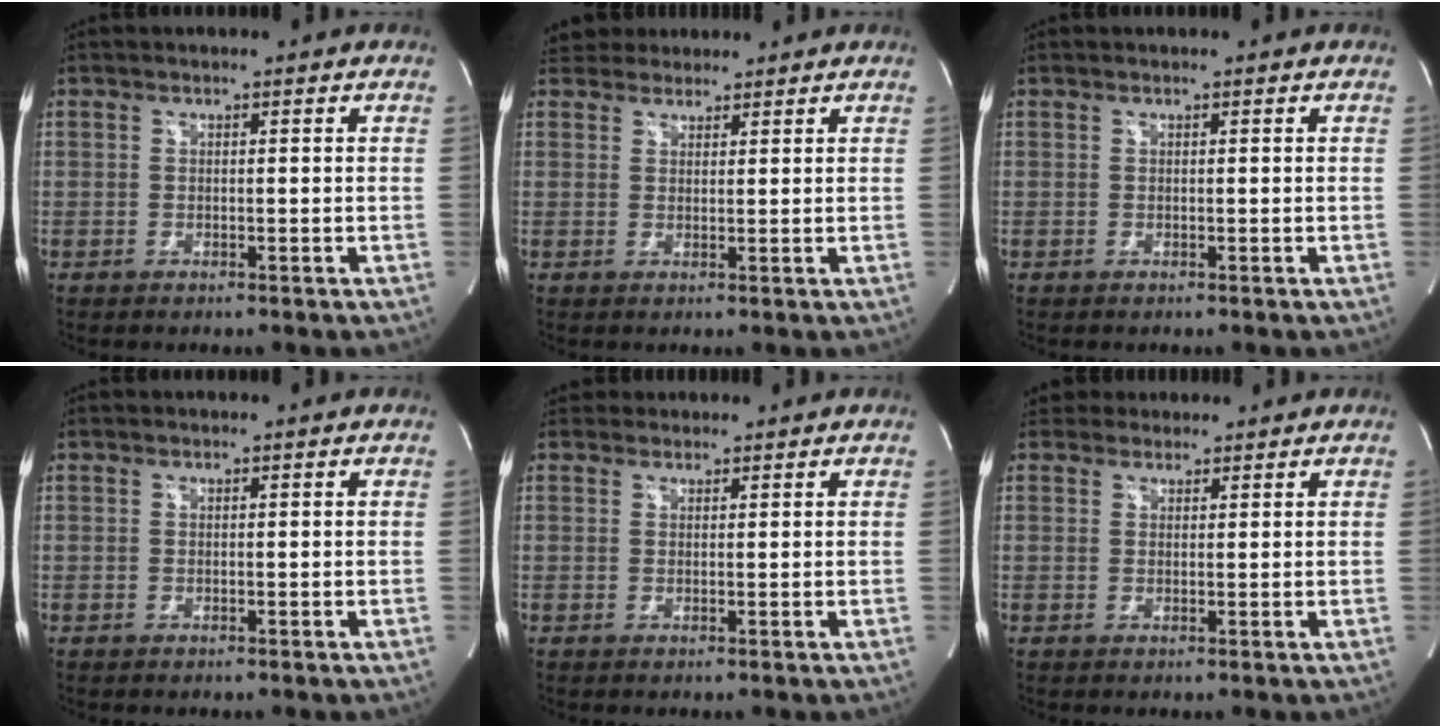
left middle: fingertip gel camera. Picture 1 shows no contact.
{"total": 4.3, "force": [3.9, 1.8, 0.3], "torque": [-0.003, 0.029, 0.066]}
{"total": 0.0}
{"total": 0.0}
{"total": 2.0, "force": [1.8, 0.9, -0.3], "torque": [0.006, 0.019, 0.028]}
{"total": 2.8, "force": [2.5, 1.2, -0.3], "torque": [0.010, 0.022, 0.040]}